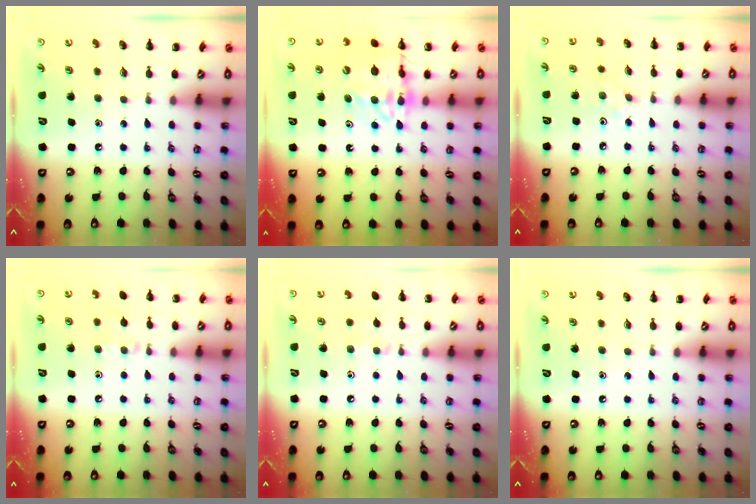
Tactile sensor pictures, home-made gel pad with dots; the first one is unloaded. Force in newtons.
{"total": 14.8, "press": 14.7, "slide": 2.2}
{"total": 2.5, "press": 2.4, "slide": 0.9}
{"total": 6.6, "press": 6.2, "slide": 2.2}
{"total": 4.5, "press": 4.3, "slide": 1.6}
{"total": 0.0}